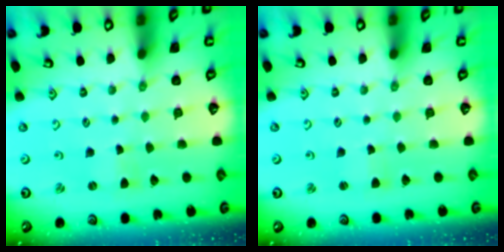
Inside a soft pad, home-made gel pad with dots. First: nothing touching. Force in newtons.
{"total": 2.1, "press": 2.1, "slide": 0.3}